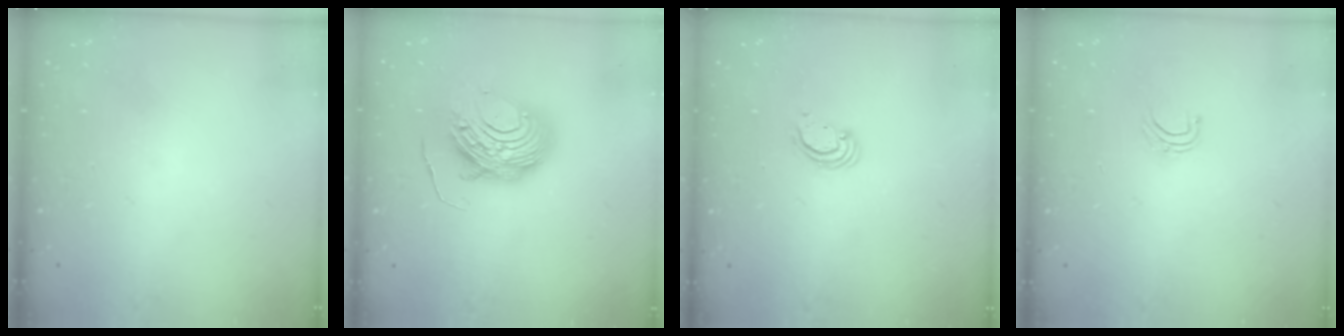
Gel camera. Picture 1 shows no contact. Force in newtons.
{"total": 12.8, "press": 12.7, "slide": 1.1}
{"total": 2.2, "press": 2.2, "slide": 0.1}
{"total": 3.8, "press": 3.8, "slide": 0.2}